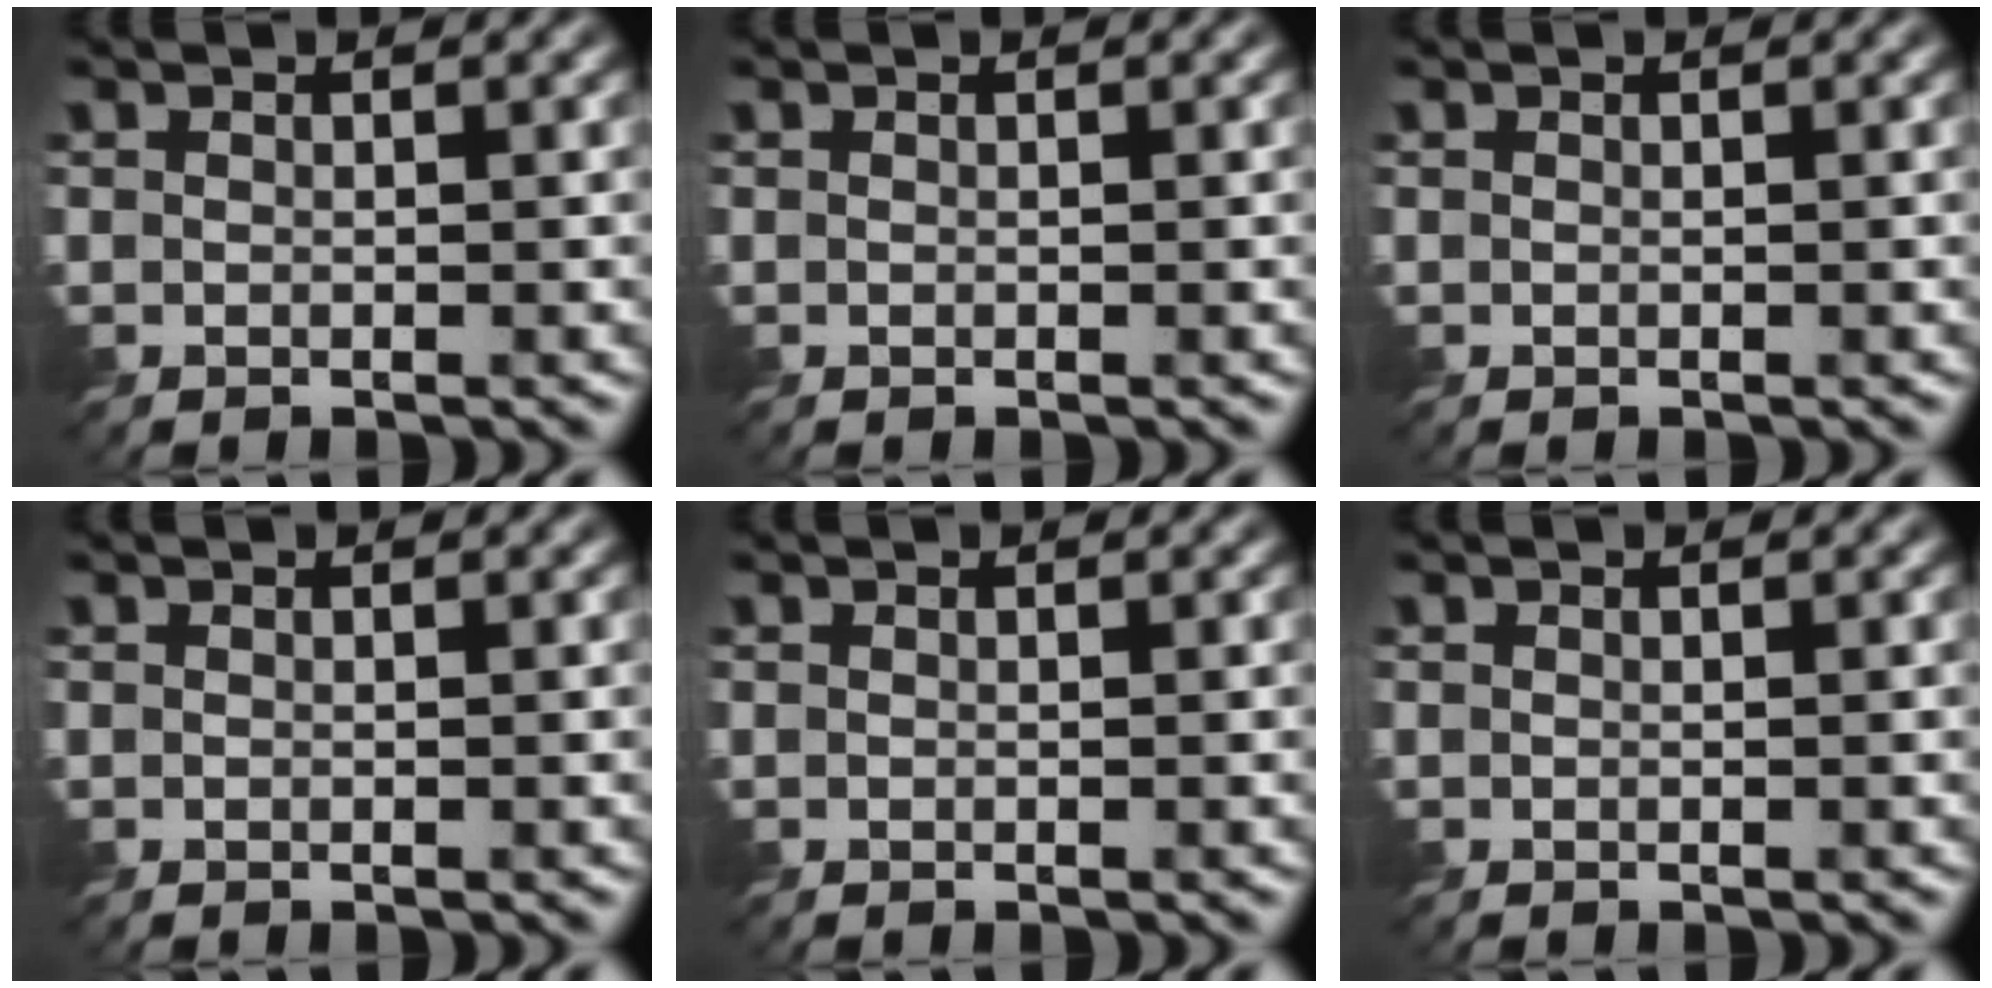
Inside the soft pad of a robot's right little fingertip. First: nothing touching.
{"total": 0.0}
{"total": 0.0}
{"total": 0.0}
{"total": 0.0}
{"total": 0.0}